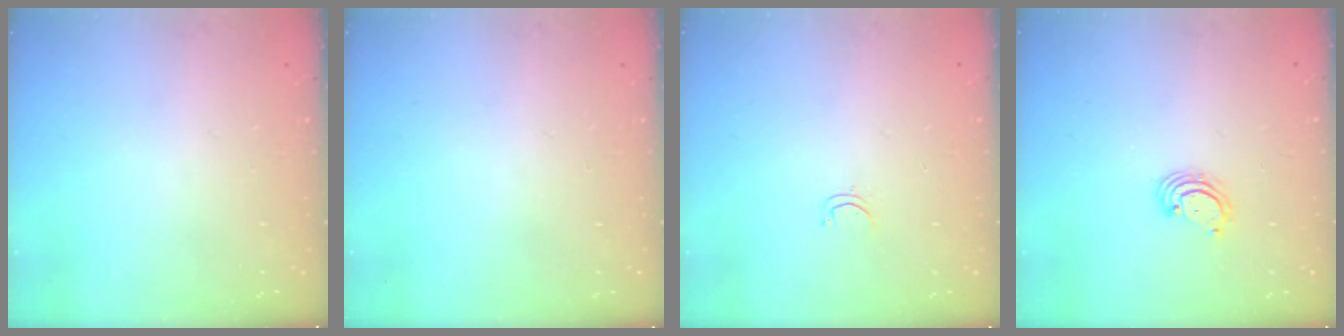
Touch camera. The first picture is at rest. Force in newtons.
{"total": 0.0}
{"total": 3.3, "press": 3.2, "slide": 0.2}
{"total": 2.5, "press": 2.5, "slide": 0.3}